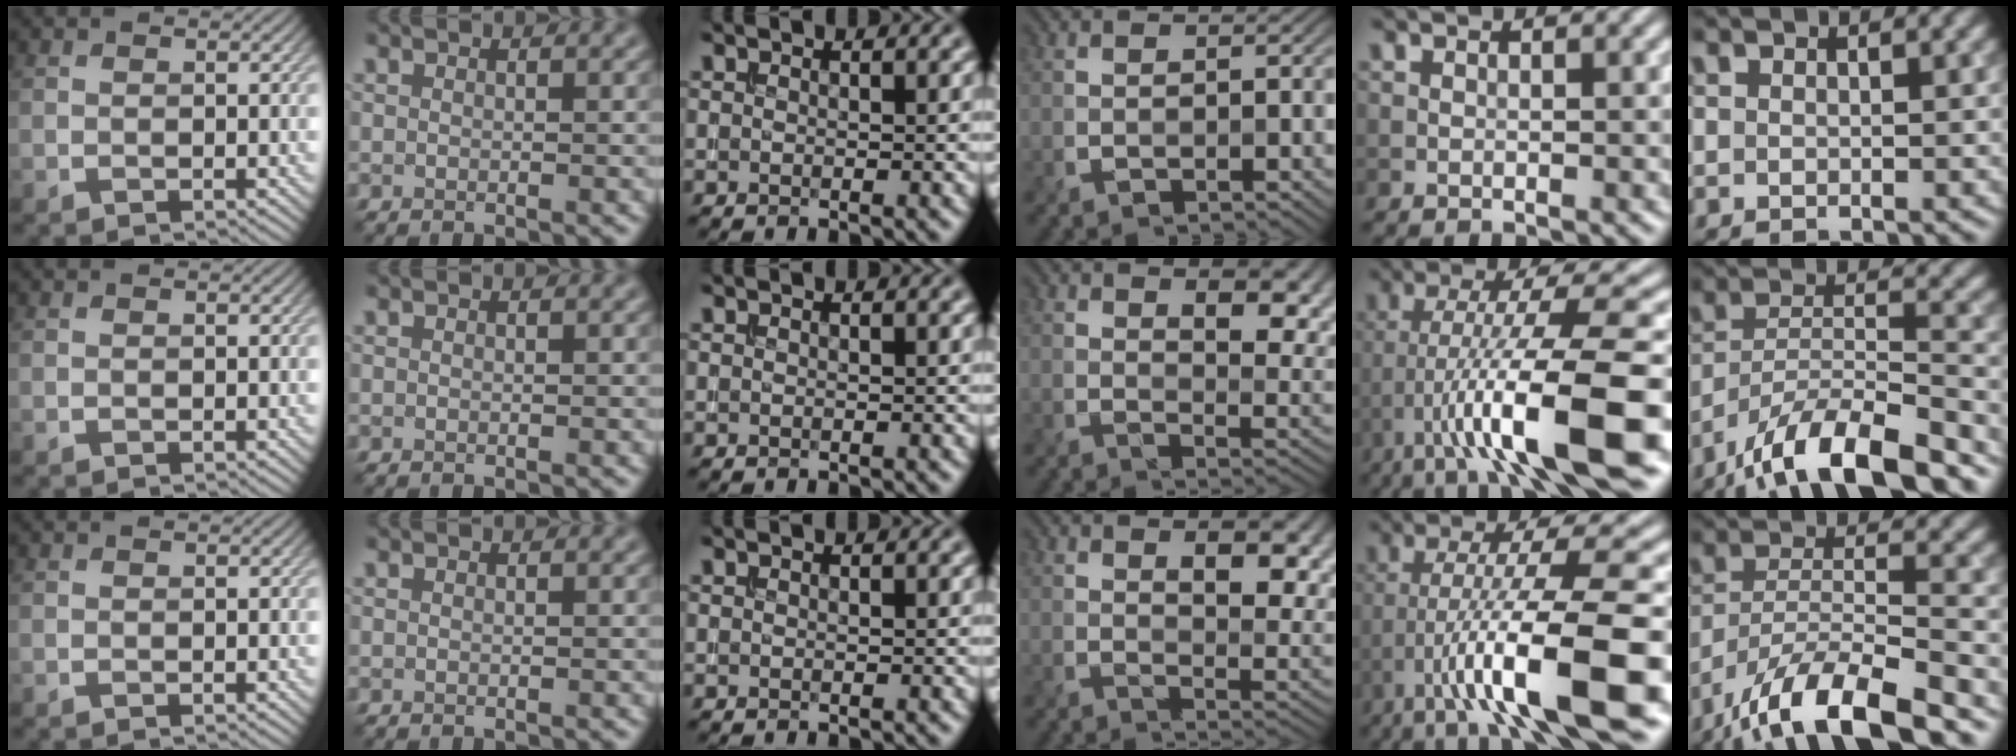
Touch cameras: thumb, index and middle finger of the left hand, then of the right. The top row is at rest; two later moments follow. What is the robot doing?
{"motion": "extract", "object": "bucket"}